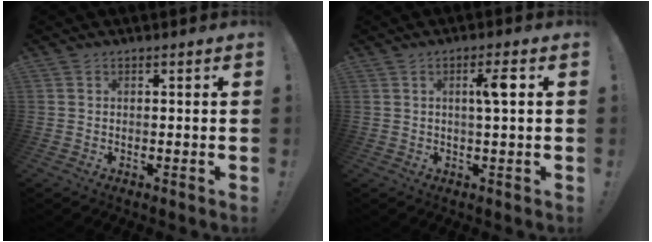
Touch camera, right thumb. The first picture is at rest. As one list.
[{"total": 5.1, "force": [1.1, 0.3, 5.0], "torque": [-0.075, -0.004, 0.006]}]